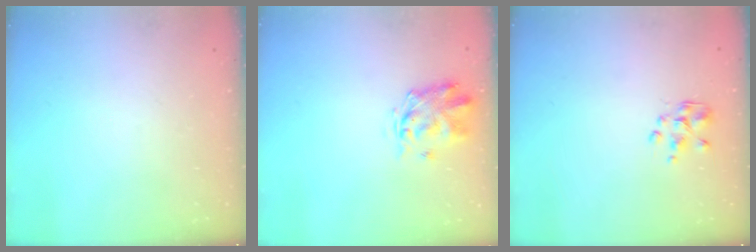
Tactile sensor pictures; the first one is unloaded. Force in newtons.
{"total": 3.7, "press": 3.6, "slide": 1.1}
{"total": 2.3, "press": 2.1, "slide": 0.8}